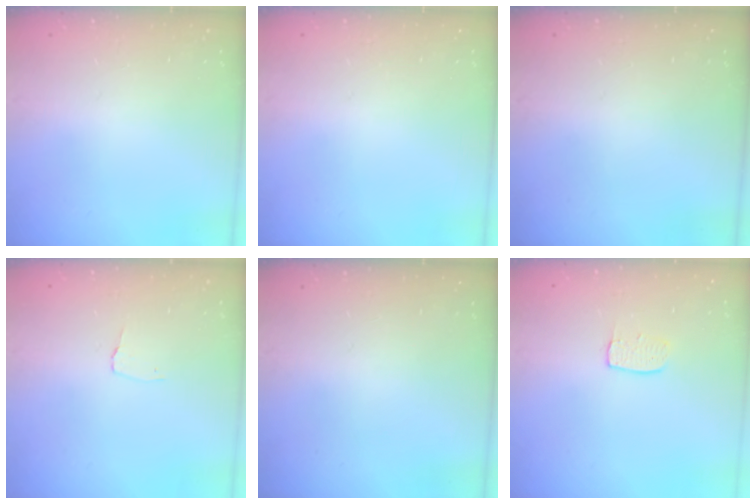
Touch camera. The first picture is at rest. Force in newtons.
{"total": 0.0}
{"total": 0.0}
{"total": 2.7, "press": 2.7, "slide": 0.3}
{"total": 0.0}
{"total": 6.7, "press": 6.6, "slide": 0.4}